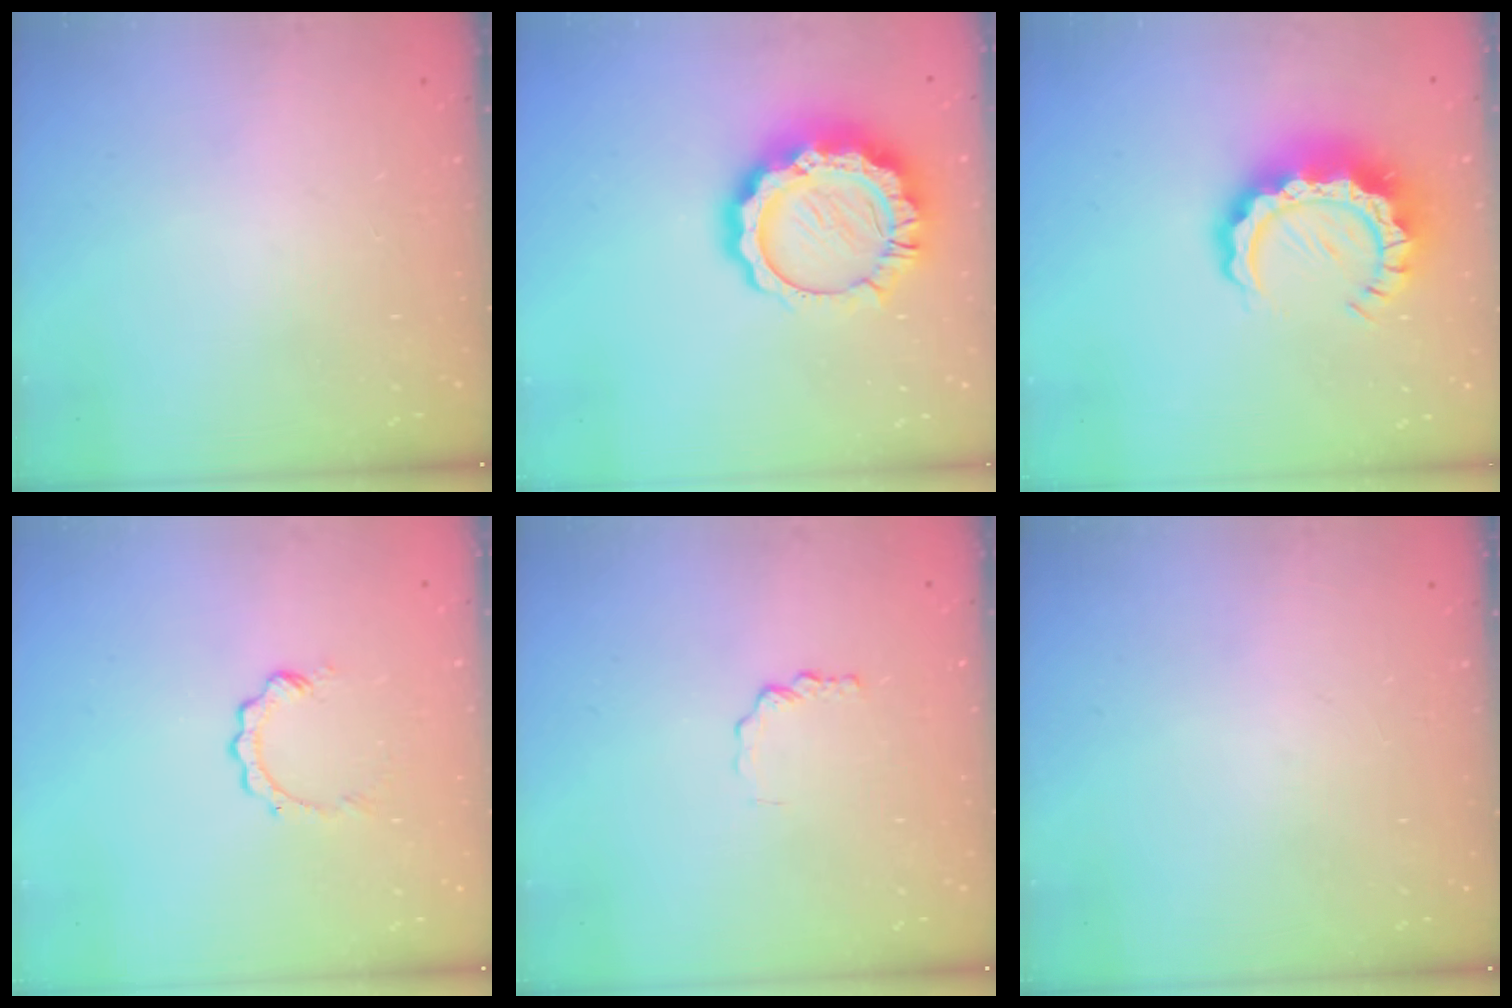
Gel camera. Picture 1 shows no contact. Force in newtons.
{"total": 15.5, "press": 15.4, "slide": 1.3}
{"total": 12.1, "press": 12.1, "slide": 1.1}
{"total": 2.8, "press": 2.8, "slide": 0.4}
{"total": 1.8, "press": 1.8, "slide": 0.3}
{"total": 0.0}